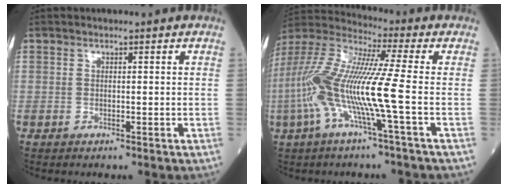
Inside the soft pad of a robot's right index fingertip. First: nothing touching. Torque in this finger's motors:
{"motor_torque": [1.72, -0.42, 1.05, 0.21]}